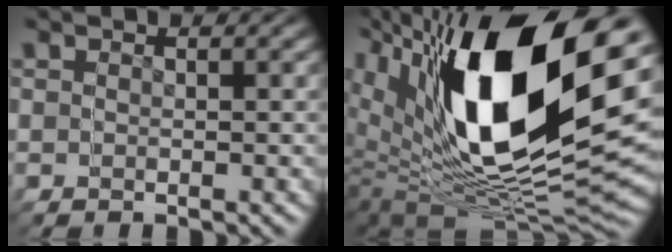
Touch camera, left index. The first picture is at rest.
{"total": 18.4, "force": [4.0, 9.7, 15.1], "torque": [-0.261, 0.021, 0.067]}